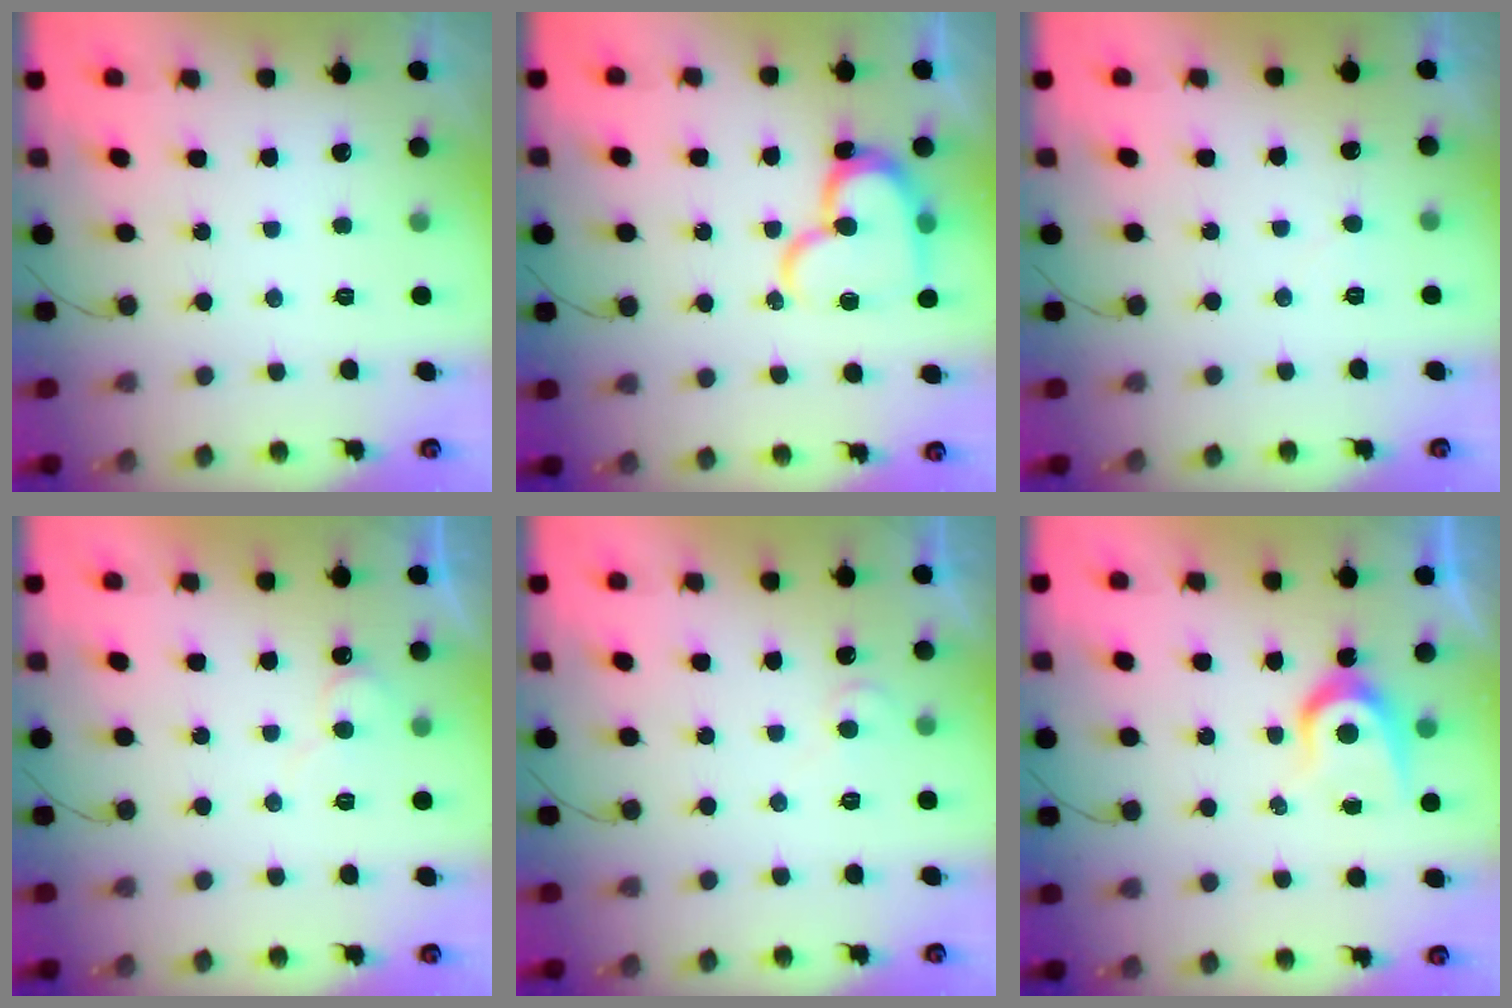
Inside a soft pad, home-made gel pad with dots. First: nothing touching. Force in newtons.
{"total": 16.5, "press": 16.4, "slide": 1.5}
{"total": 3.6, "press": 3.6, "slide": 0.1}
{"total": 7.5, "press": 7.5, "slide": 0.8}
{"total": 4.9, "press": 4.8, "slide": 0.5}
{"total": 6.8, "press": 6.8, "slide": 0.6}